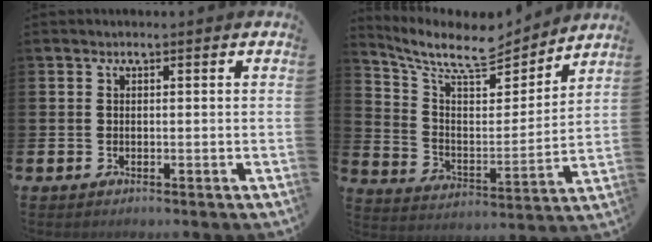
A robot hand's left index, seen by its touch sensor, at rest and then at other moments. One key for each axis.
{"total": 9.1, "fx": 7.8, "fy": 2.8, "fz": 3.8, "tx": -0.108, "ty": -0.052, "tz": 0.132}